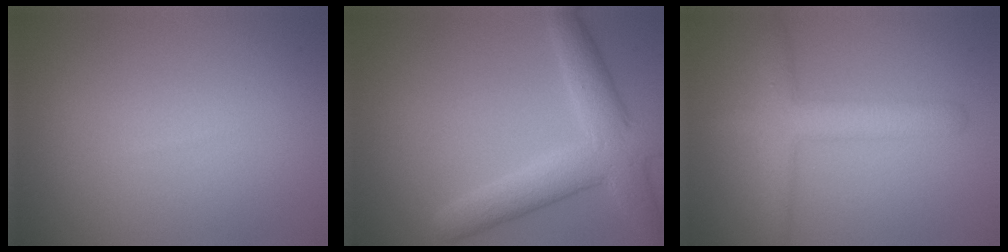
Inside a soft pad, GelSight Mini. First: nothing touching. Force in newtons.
{"total": 5.8, "press": 5.8, "slide": 0.4}
{"total": 3.7, "press": 3.7, "slide": 0.1}